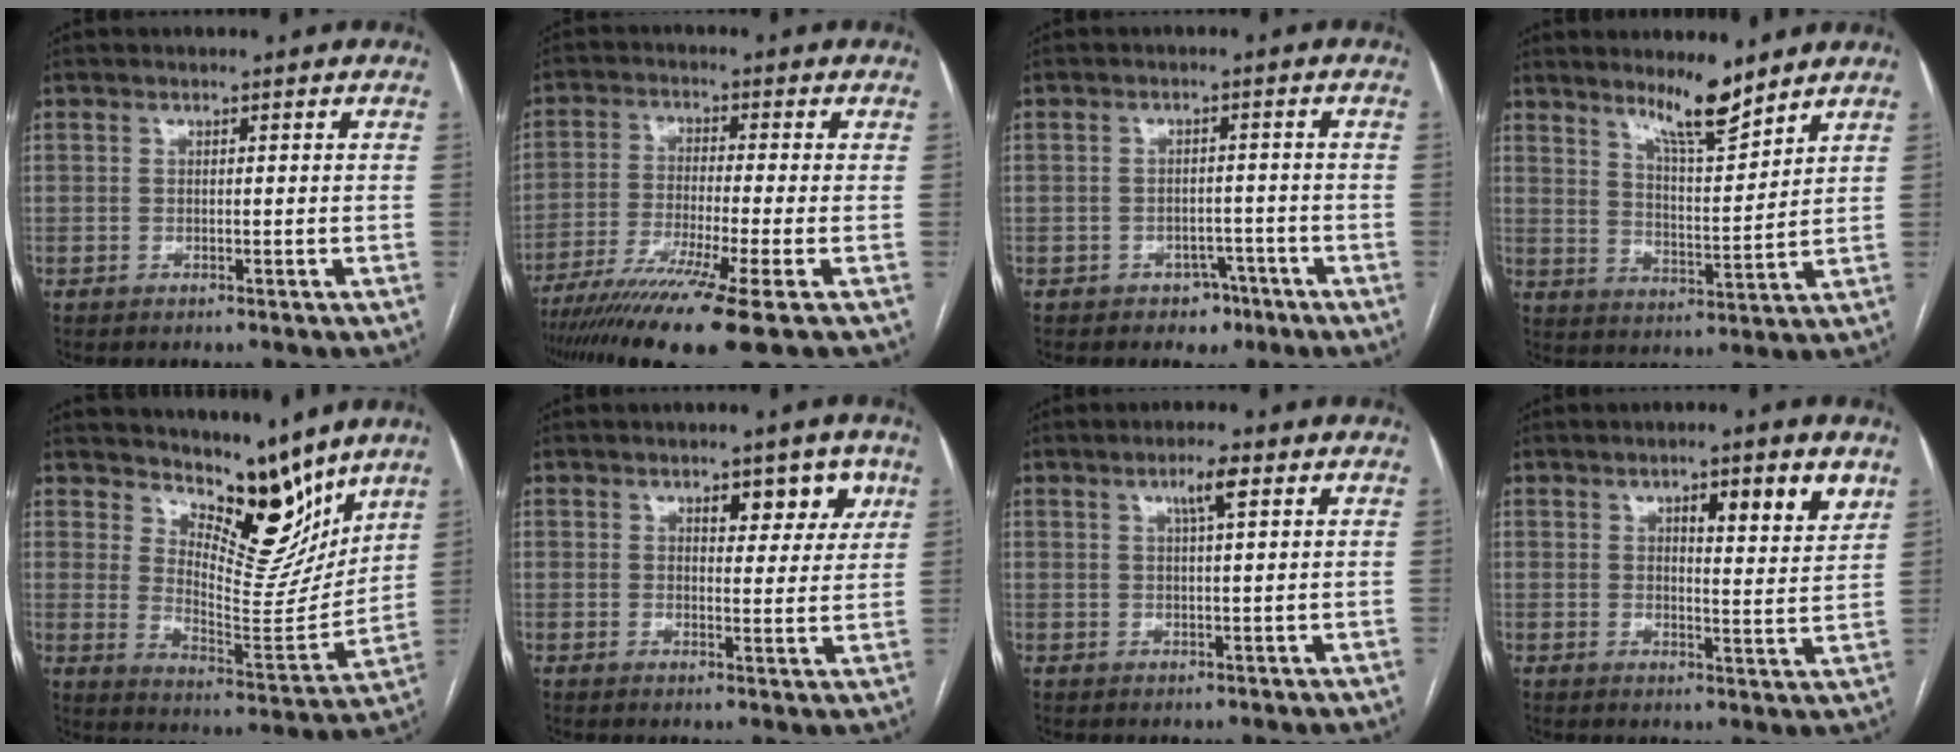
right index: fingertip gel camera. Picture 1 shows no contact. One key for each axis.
{"total": 13.2, "fx": -8.9, "fy": -1.3, "fz": 9.6, "tx": -0.176, "ty": -0.038, "tz": -0.148}
{"total": 3.7, "fx": -2.5, "fy": 2.7, "fz": 0.6, "tx": 0.001, "ty": 0.014, "tz": -0.029}
{"total": 8.0, "fx": 6.6, "fy": 0.5, "fz": 4.6, "tx": -0.083, "ty": -0.017, "tz": 0.118}
{"total": 13.1, "fx": 10.8, "fy": 4.3, "fz": 6.2, "tx": -0.090, "ty": -0.029, "tz": 0.173}
{"total": 5.8, "fx": 3.1, "fy": 2.6, "fz": 4.2, "tx": -0.042, "ty": 0.004, "tz": 0.038}
{"total": 3.4, "fx": 1.6, "fy": 0.2, "fz": 2.9, "tx": -0.053, "ty": 0.004, "tz": 0.027}
{"total": 7.6, "fx": 4.1, "fy": 1.4, "fz": 6.2, "tx": -0.084, "ty": -0.004, "tz": 0.054}